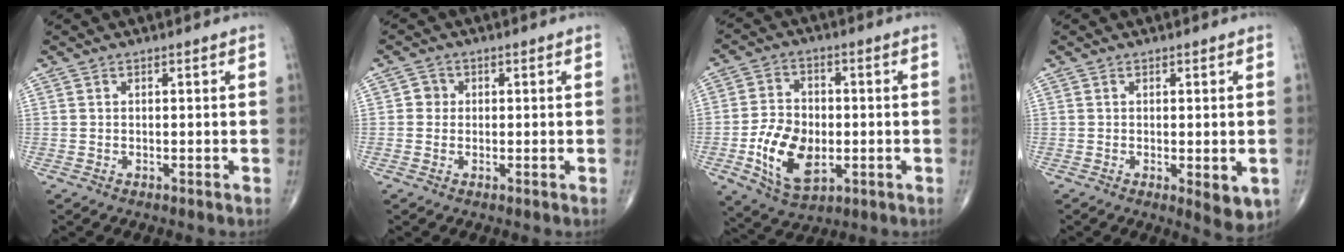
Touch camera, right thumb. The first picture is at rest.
{"total": 2.1, "force": [0.1, 2.0, 0.6], "torque": [0.005, 0.005, -0.004]}
{"total": 12.5, "force": [-2.7, 8.0, 9.2], "torque": [-0.147, 0.006, -0.042]}
{"total": 5.3, "force": [-1.3, 1.9, 4.8], "torque": [-0.056, -0.015, -0.013]}